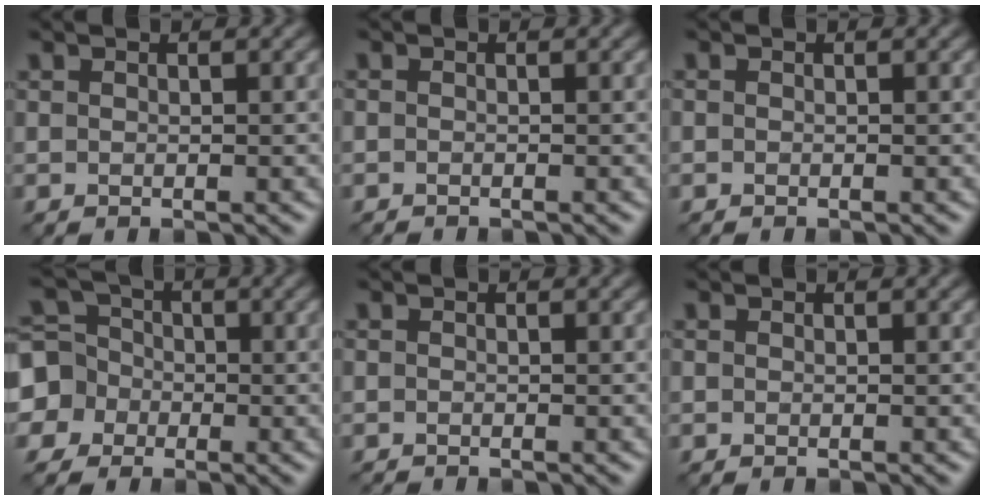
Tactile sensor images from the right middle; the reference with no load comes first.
{"total": 0.7, "force": [-0.6, 0.1, 0.0], "torque": [0.003, -0.006, -0.013]}
{"total": 0.0}
{"total": 7.7, "force": [-1.6, 7.2, 2.1], "torque": [-0.053, 0.014, -0.067]}
{"total": 0.7, "force": [-0.7, 0.1, 0.0], "torque": [0.000, -0.007, -0.016]}
{"total": 0.0}